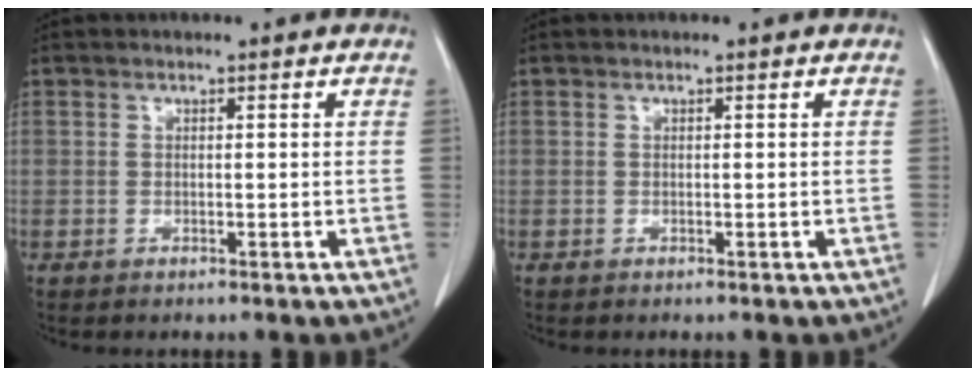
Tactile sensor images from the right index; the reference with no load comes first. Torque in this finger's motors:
{"motor_torque": [0.00, 0.00, 0.00, 0.00]}